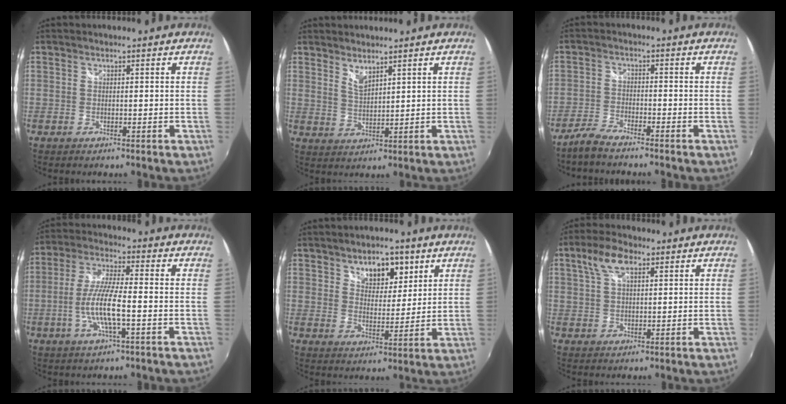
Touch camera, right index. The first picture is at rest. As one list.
[{"total": 3.3, "force": [2.8, 0.5, 1.6], "torque": [-0.027, -0.005, 0.048]}, {"total": 4.5, "force": [-4.0, 0.6, 1.9], "torque": [-0.058, -0.006, -0.084]}, {"total": 9.4, "force": [-2.6, 1.3, 8.9], "torque": [-0.183, -0.005, -0.051]}, {"total": 7.6, "force": [4.5, 4.4, 4.4], "torque": [-0.056, 0.002, 0.071]}, {"total": 6.2, "force": [3.0, 2.8, 4.7], "torque": [-0.091, 0.015, 0.056]}]